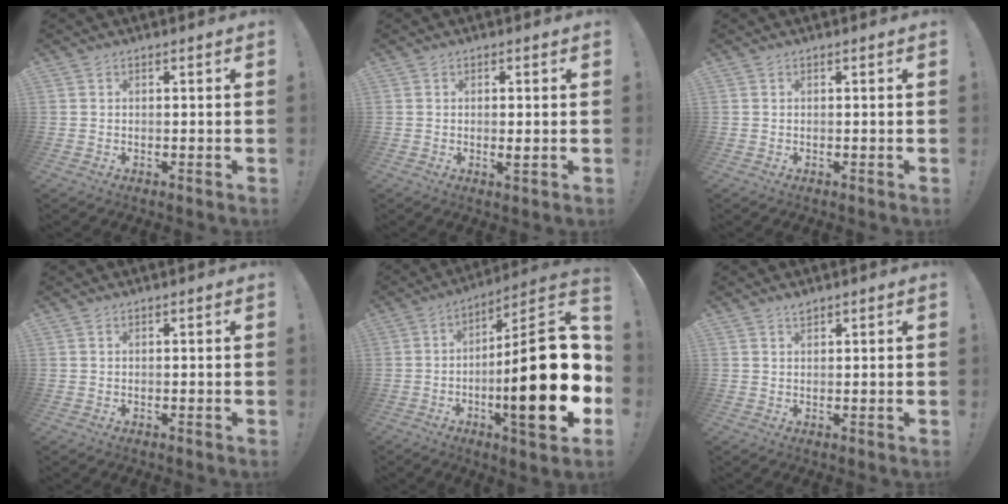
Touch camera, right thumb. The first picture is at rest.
{"total": 1.8, "force": [-0.1, 0.2, 1.8], "torque": [-0.026, -0.004, -0.002]}
{"total": 0.0}
{"total": 0.0}
{"total": 26.5, "force": [-4.2, 5.9, 25.5], "torque": [-0.398, 0.016, -0.064]}
{"total": 1.3, "force": [1.1, 0.2, 0.6], "torque": [-0.005, -0.005, 0.020]}